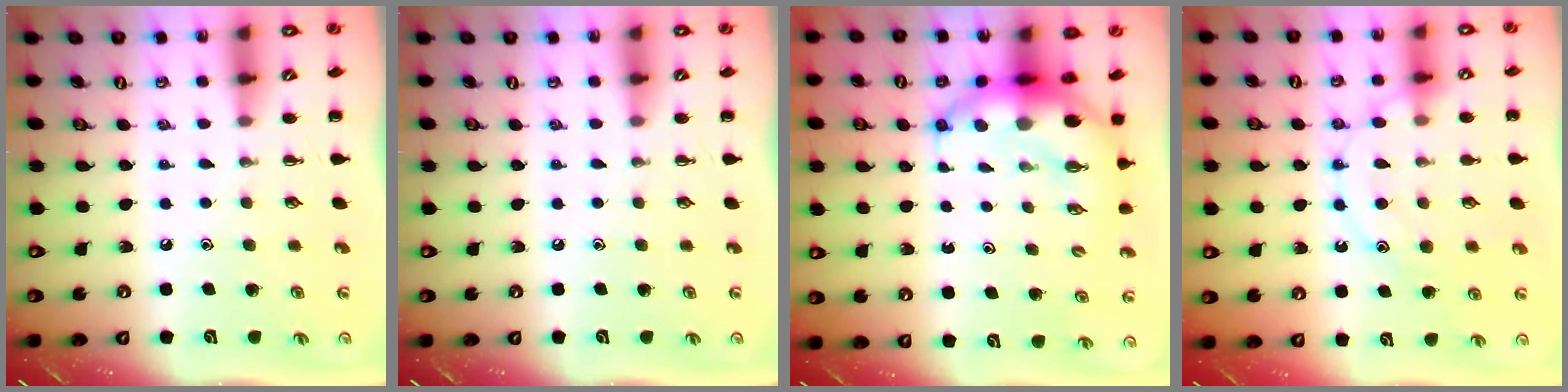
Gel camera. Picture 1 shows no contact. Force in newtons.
{"total": 0.0}
{"total": 9.4, "press": 9.1, "slide": 2.4}
{"total": 12.7, "press": 12.7, "slide": 0.8}